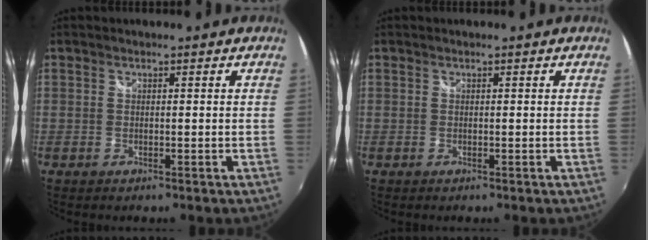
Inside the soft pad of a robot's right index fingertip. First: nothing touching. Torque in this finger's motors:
{"motor_torque": [0.00, 0.00, 0.00, 0.00]}